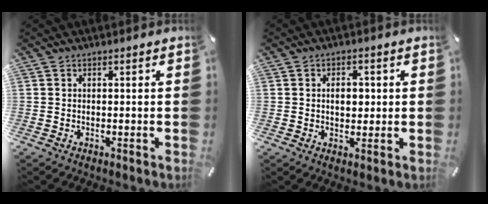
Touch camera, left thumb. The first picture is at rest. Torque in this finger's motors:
{"motor_torque": [-0.27, 0.54, 0.39, 0.12, 0.02]}